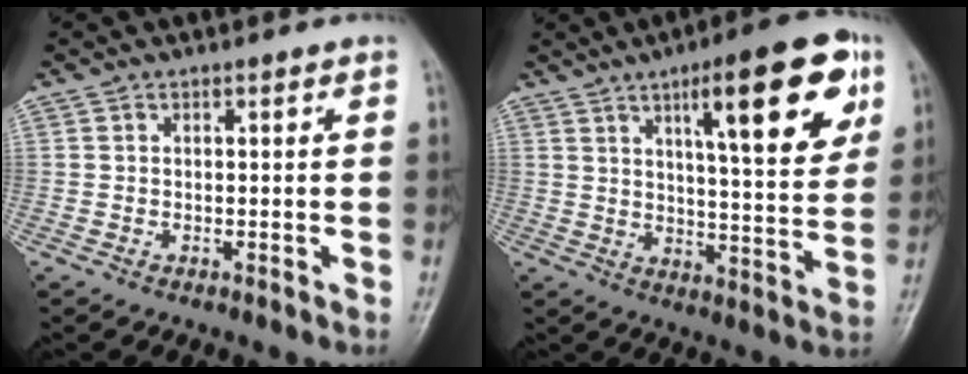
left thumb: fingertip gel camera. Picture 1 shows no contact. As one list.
[{"total": 18.7, "force": [8.6, 4.8, 15.9], "torque": [-0.196, -0.029, 0.122]}]